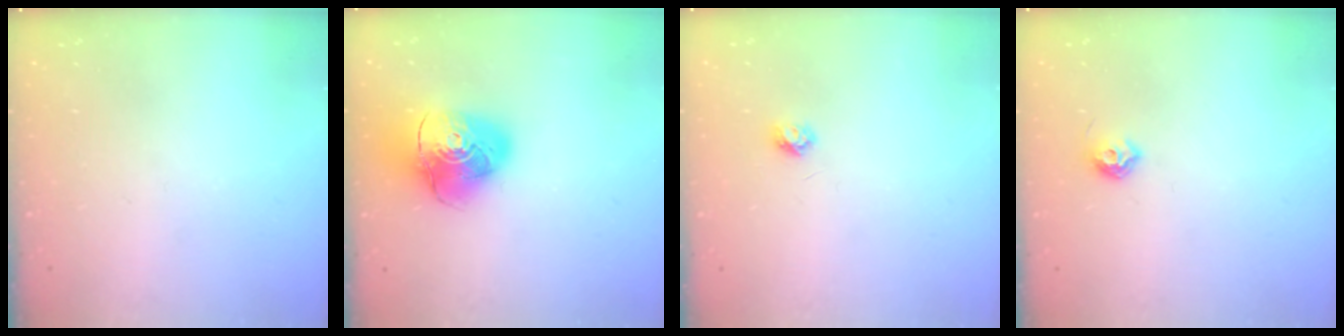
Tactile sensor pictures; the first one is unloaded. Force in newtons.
{"total": 15.7, "press": 15.5, "slide": 2.0}
{"total": 3.7, "press": 3.7, "slide": 0.5}
{"total": 6.4, "press": 6.3, "slide": 1.1}